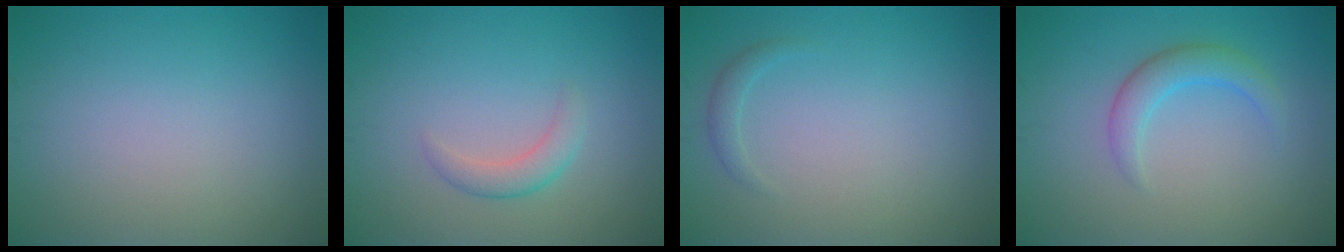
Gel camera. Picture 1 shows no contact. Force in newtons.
{"total": 1.8, "press": 1.8, "slide": 0.2}
{"total": 0.9, "press": 0.9, "slide": 0.0}
{"total": 2.6, "press": 2.6, "slide": 0.0}